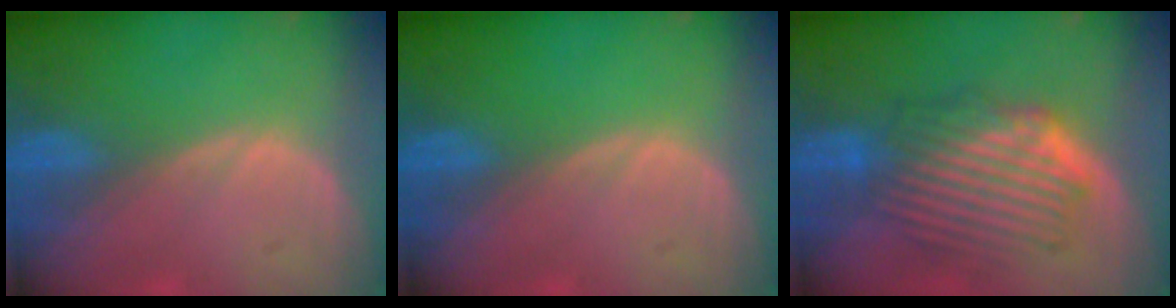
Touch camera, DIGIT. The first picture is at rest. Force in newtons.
{"total": 0.0}
{"total": 9.1, "press": 8.3, "slide": 3.7}